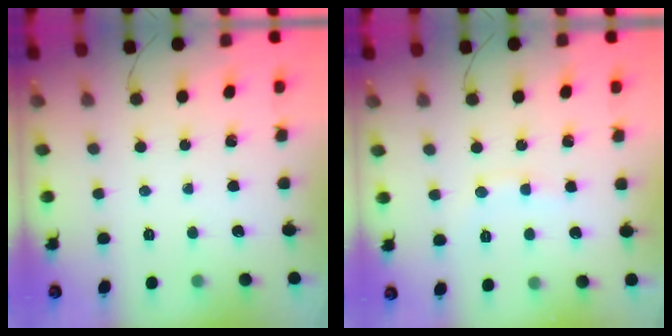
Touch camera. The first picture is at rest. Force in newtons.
{"total": 5.9, "press": 5.7, "slide": 1.6}